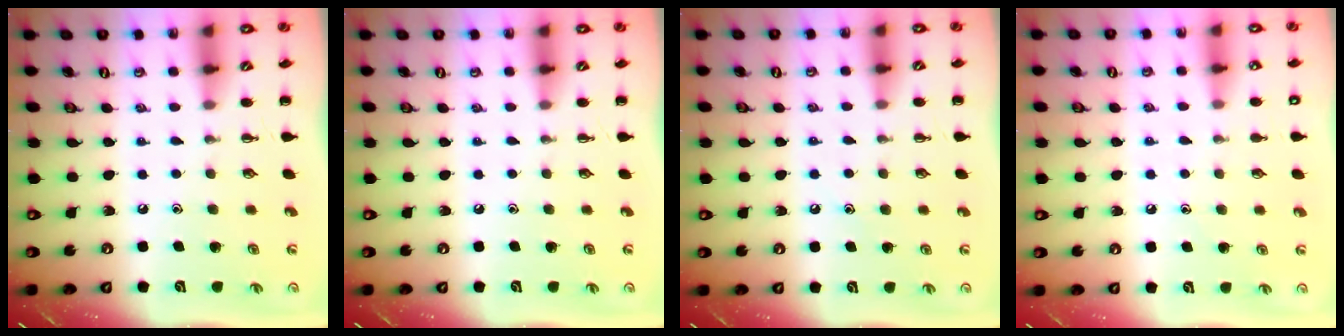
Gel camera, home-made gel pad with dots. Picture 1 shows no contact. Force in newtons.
{"total": 0.0}
{"total": 6.1, "press": 5.8, "slide": 1.7}
{"total": 6.6, "press": 6.4, "slide": 1.6}